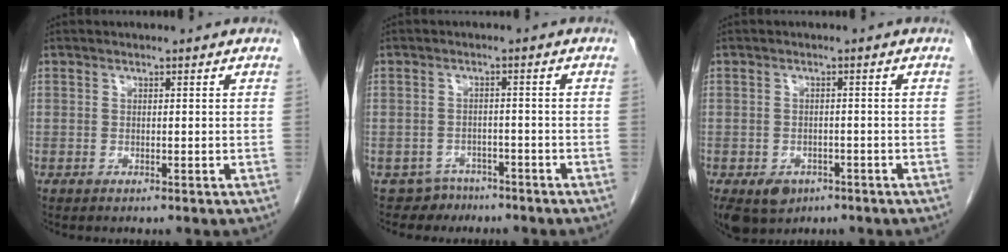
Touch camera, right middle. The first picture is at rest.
{"total": 3.7, "force": [-2.9, 2.2, -0.7], "torque": [0.010, 0.006, -0.046]}
{"total": 6.8, "force": [-3.8, 5.0, 2.8], "torque": [-0.056, -0.002, -0.050]}